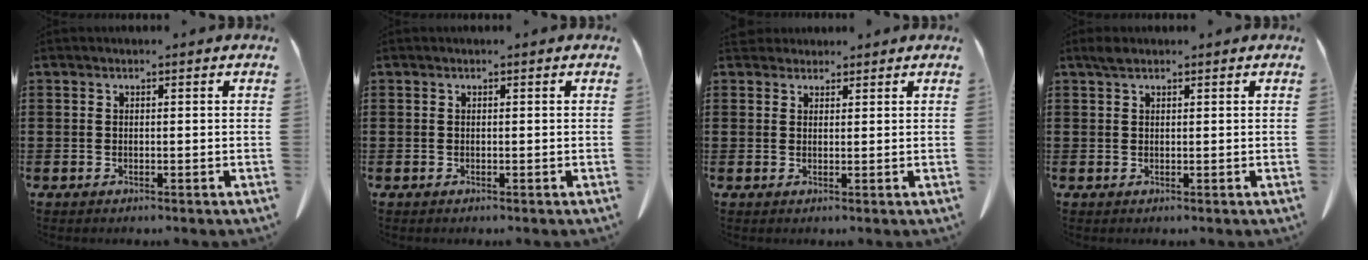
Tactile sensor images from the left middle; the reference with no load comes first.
{"total": 0.0}
{"total": 2.3, "force": [2.1, 1.0, 0.4], "torque": [-0.007, 0.000, 0.040]}
{"total": 1.3, "force": [0.9, 0.5, 0.8], "torque": [-0.019, 0.001, 0.018]}